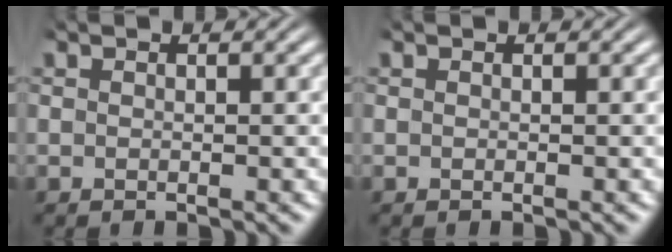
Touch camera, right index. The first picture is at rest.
{"total": 0.0}